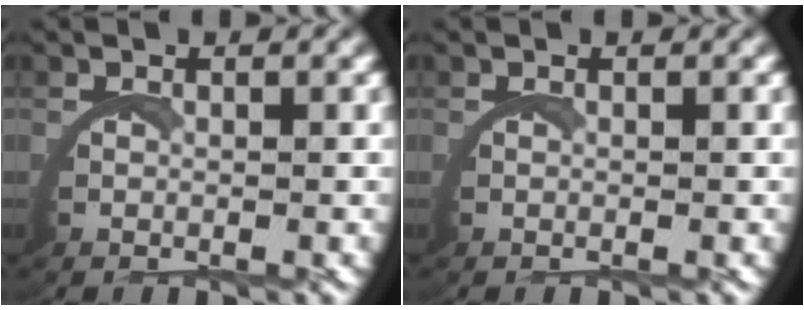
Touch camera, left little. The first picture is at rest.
{"total": 0.0}